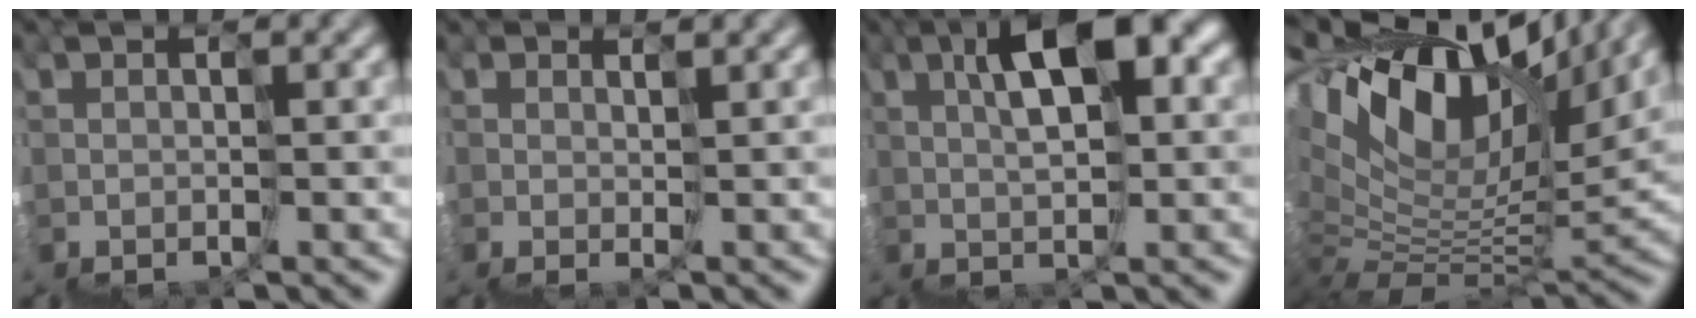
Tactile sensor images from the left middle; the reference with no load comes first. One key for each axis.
{"total": 1.5, "fx": 0.7, "fy": 0.4, "fz": 1.3, "tx": -0.002, "ty": 0.000, "tz": 0.020}
{"total": 7.8, "fx": 3.6, "fy": 2.6, "fz": 6.5, "tx": -0.093, "ty": 0.033, "tz": 0.052}
{"total": 11.5, "fx": 7.5, "fy": 4.7, "fz": 7.2, "tx": -0.132, "ty": 0.045, "tz": 0.127}